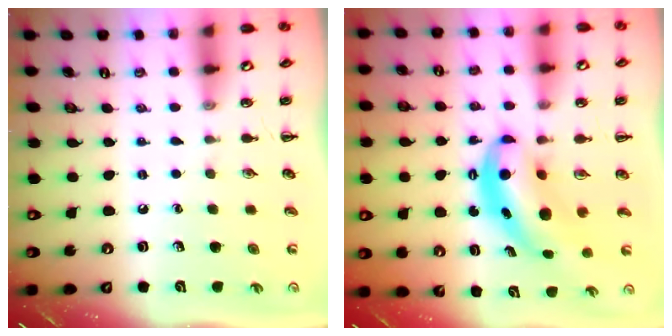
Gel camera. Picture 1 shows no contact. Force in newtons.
{"total": 6.3, "press": 6.2, "slide": 1.1}